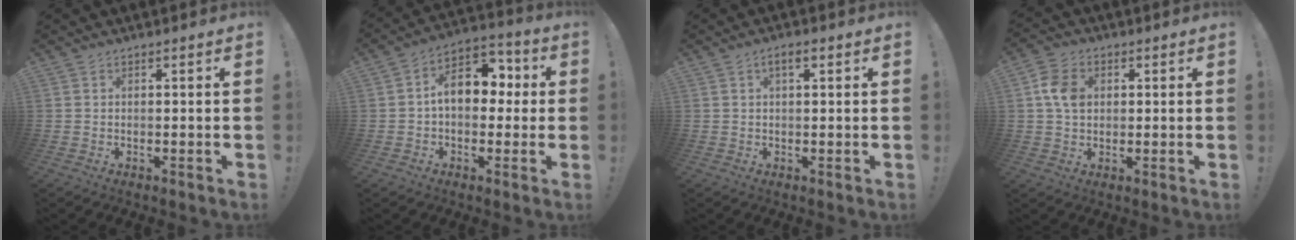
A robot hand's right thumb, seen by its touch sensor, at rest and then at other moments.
{"total": 13.0, "force": [1.7, 8.6, 9.5], "torque": [-0.129, 0.010, 0.035]}
{"total": 3.0, "force": [1.1, 1.2, 2.5], "torque": [-0.036, -0.001, 0.016]}
{"total": 8.3, "force": [1.4, 6.3, 5.1], "torque": [-0.076, 0.007, 0.028]}